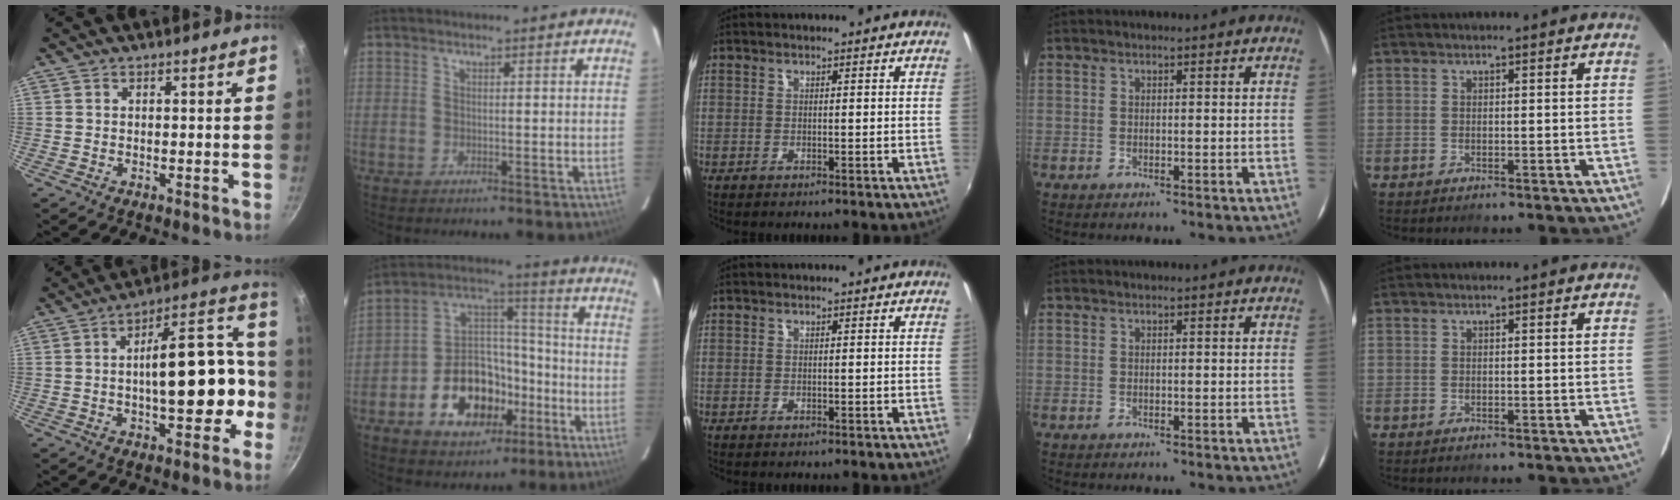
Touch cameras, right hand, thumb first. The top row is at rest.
{"thumb": {"total": 18.5, "force": [-2.8, 8.5, 16.2], "torque": [-0.183, 0.062, -0.042]}, "index": {"total": 16.6, "force": [-6.7, 11.8, 9.6], "torque": [-0.196, 0.043, -0.096]}}